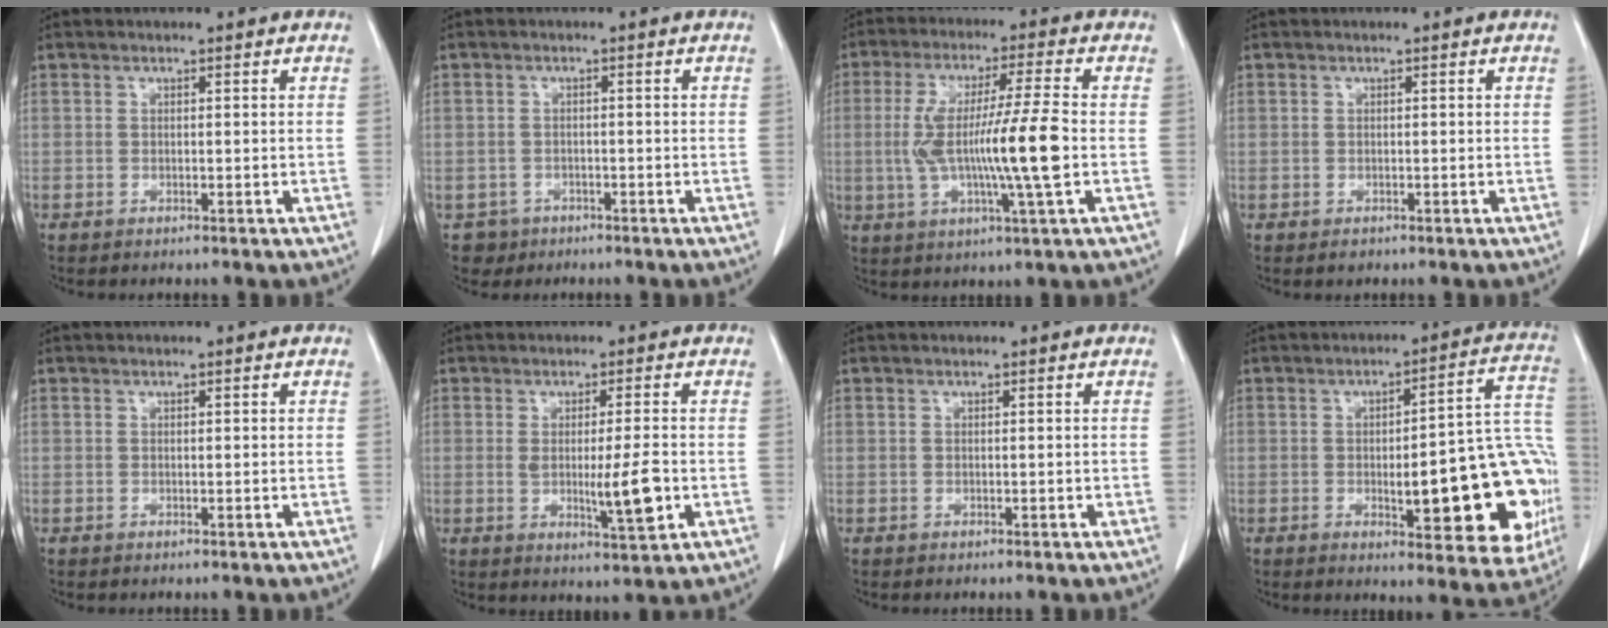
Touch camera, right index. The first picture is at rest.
{"total": 3.0, "force": [-1.4, 2.6, -0.4], "torque": [0.006, 0.011, -0.022]}
{"total": 12.7, "force": [-1.1, -0.2, 12.6], "torque": [-0.247, 0.001, -0.022]}
{"total": 1.1, "force": [-0.4, 1.0, 0.1], "torque": [0.000, 0.004, -0.005]}
{"total": 0.0}
{"total": 6.3, "force": [-0.9, 0.6, 6.2], "torque": [-0.096, -0.012, -0.010]}
{"total": 0.0}
{"total": 21.1, "force": [-4.1, 5.4, 20.0], "torque": [-0.166, 0.035, -0.033]}